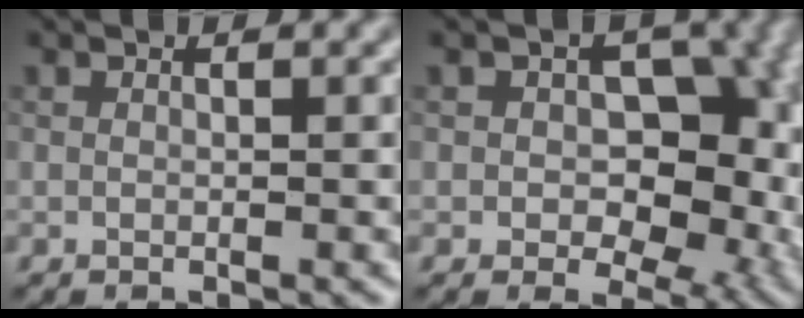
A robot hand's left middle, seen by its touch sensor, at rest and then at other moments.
{"total": 9.5, "force": [0.5, 6.6, 6.8], "torque": [-0.056, -0.006, 0.007]}